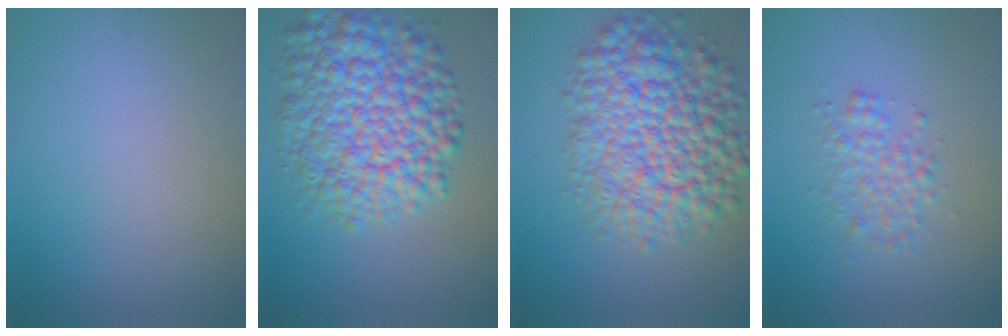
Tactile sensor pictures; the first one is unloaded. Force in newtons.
{"total": 10.3, "press": 10.3, "slide": 0.2}
{"total": 10.3, "press": 10.3, "slide": 0.4}
{"total": 2.6, "press": 2.6, "slide": 0.0}